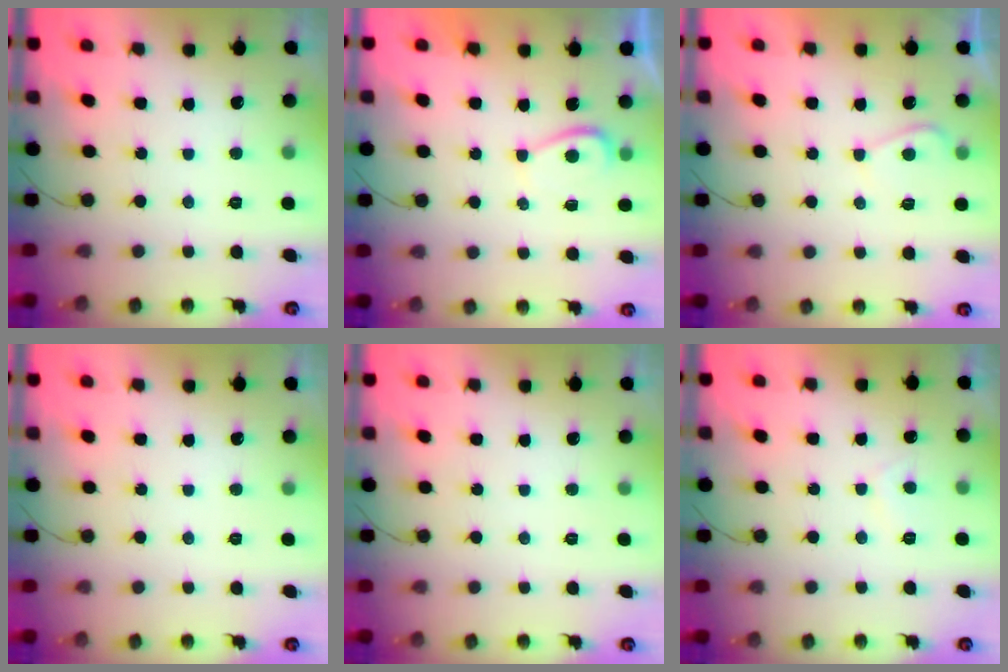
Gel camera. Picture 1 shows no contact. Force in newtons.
{"total": 1.4, "press": 1.3, "slide": 0.5}
{"total": 3.9, "press": 3.8, "slide": 0.5}
{"total": 0.0}
{"total": 0.0}
{"total": 2.1, "press": 1.9, "slide": 0.7}